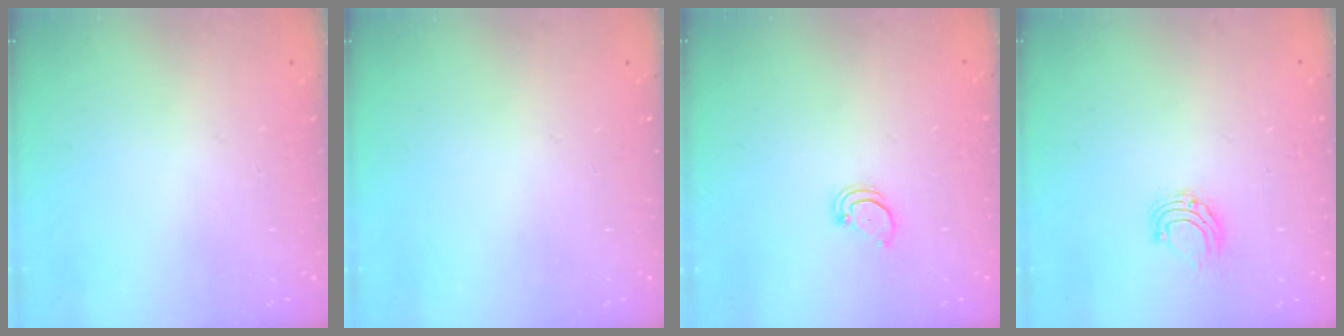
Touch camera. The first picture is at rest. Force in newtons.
{"total": 0.0}
{"total": 2.0, "press": 2.0, "slide": 0.2}
{"total": 5.5, "press": 5.4, "slide": 0.6}